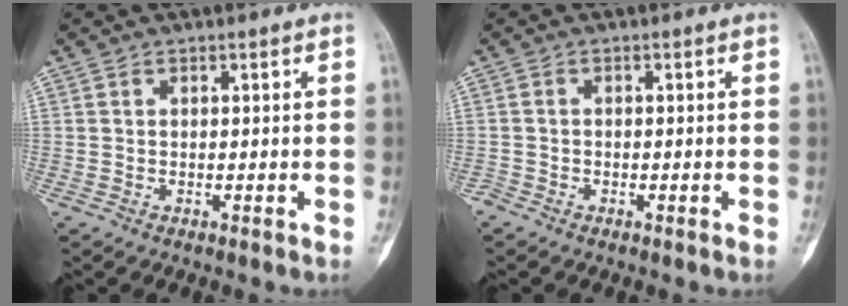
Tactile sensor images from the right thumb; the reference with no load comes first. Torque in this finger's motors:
{"motor_torque": [-0.08, -0.44, 0.00, 0.09, -0.04]}